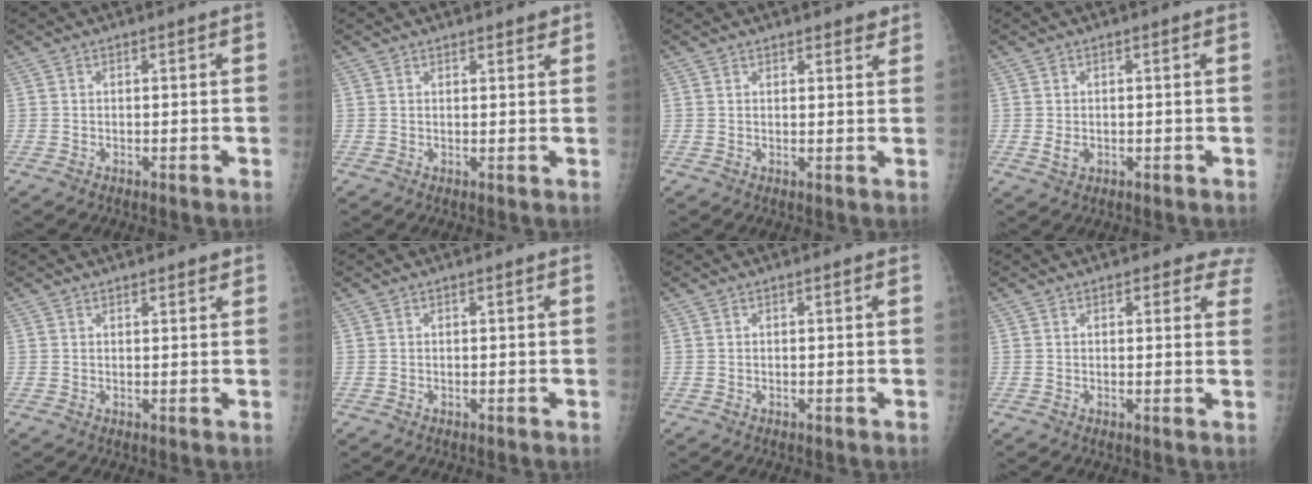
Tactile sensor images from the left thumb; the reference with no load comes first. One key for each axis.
{"total": 1.9, "fx": 1.6, "fy": 0.7, "fz": 0.7, "tx": 0.002, "ty": -0.008, "tz": 0.018}
{"total": 2.5, "fx": 2.1, "fy": 1.0, "fz": 0.9, "tx": 0.007, "ty": -0.010, "tz": 0.023}
{"total": 1.8, "fx": -0.1, "fy": 1.3, "fz": 1.3, "tx": -0.019, "ty": -0.003, "tz": 0.002}
{"total": 1.5, "fx": 1.3, "fy": 0.5, "fz": 0.6, "tx": -0.001, "ty": -0.006, "tz": 0.016}
{"total": 0.0}
{"total": 0.0}
{"total": 4.7, "fx": 3.8, "fy": 2.2, "fz": 1.4, "tx": 0.026, "ty": -0.012, "tz": 0.028}